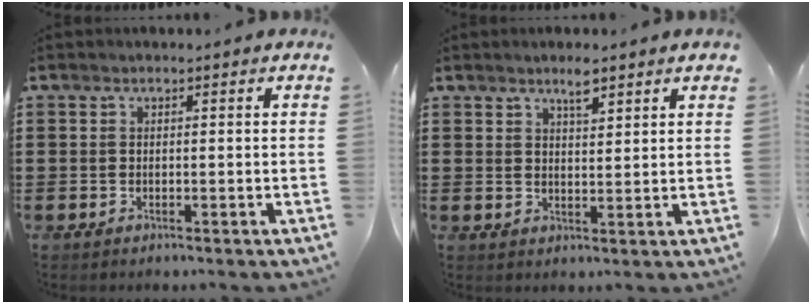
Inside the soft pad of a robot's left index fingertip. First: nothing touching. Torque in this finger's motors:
{"motor_torque": [0.25, 0.29, 0.12, 0.03]}